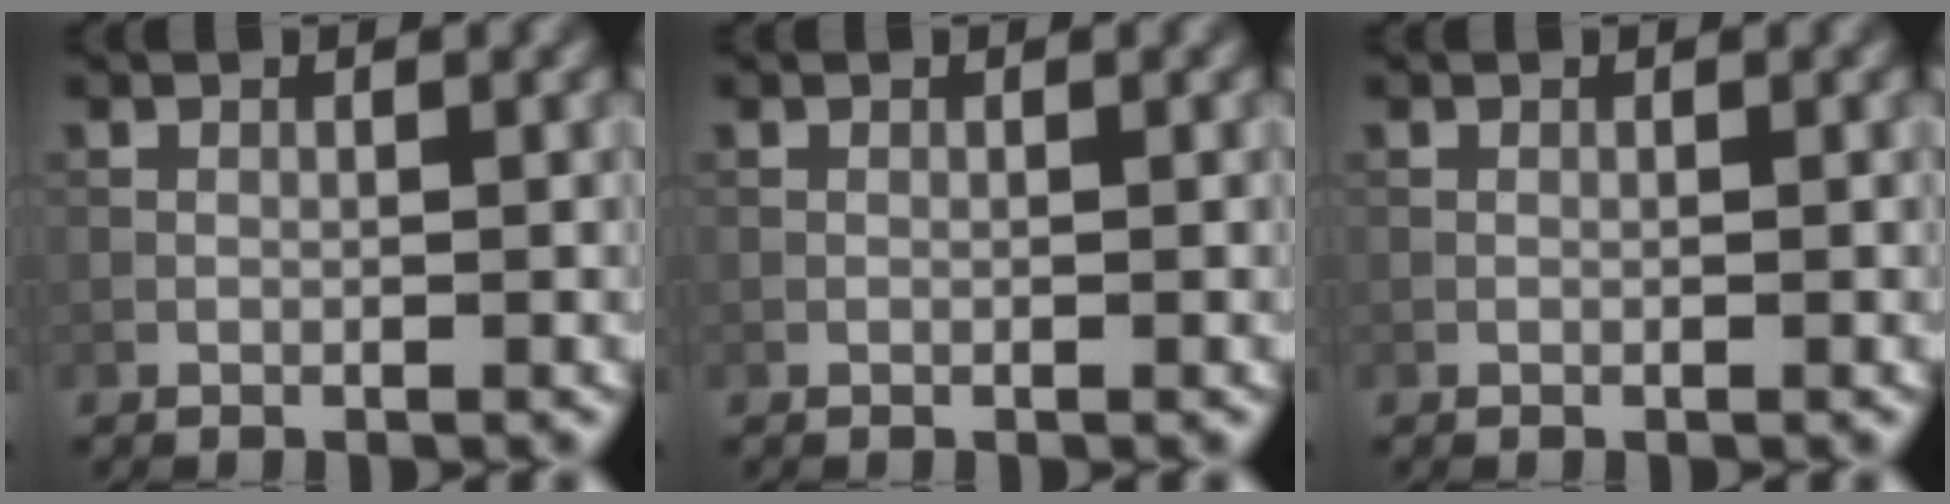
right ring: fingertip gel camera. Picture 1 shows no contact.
{"total": 0.0}
{"total": 0.0}